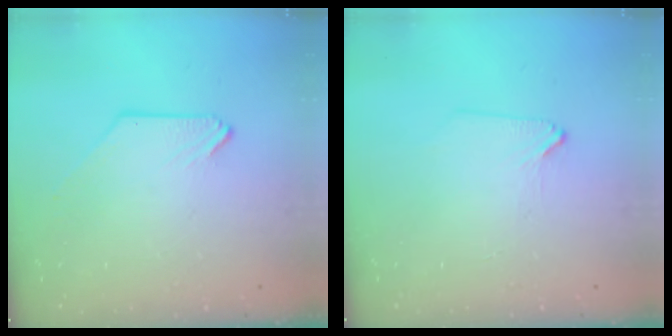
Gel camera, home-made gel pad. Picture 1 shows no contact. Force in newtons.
{"total": 1.2, "press": 1.2, "slide": 0.3}